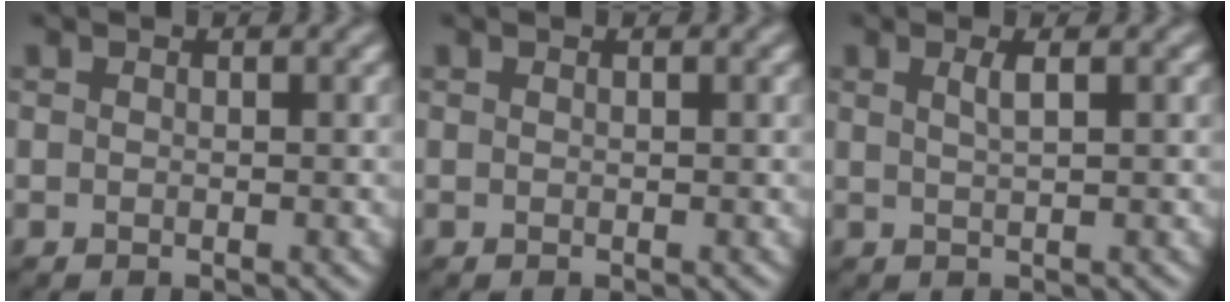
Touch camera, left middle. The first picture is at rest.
{"total": 0.0}
{"total": 1.7, "force": [0.6, 0.5, 1.5], "torque": [-0.020, 0.003, 0.008]}